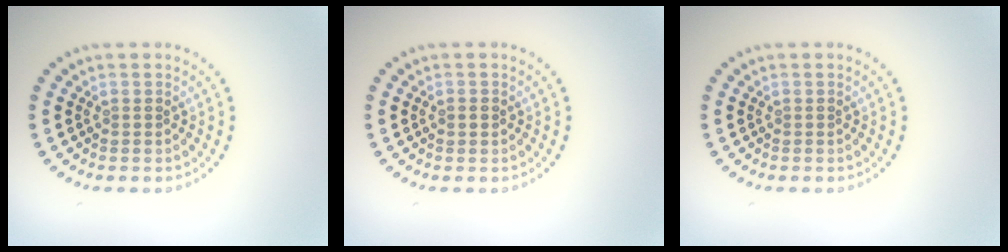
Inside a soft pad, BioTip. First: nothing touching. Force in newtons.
{"total": 1.1, "press": 1.1, "slide": 0.1}
{"total": 0.0}